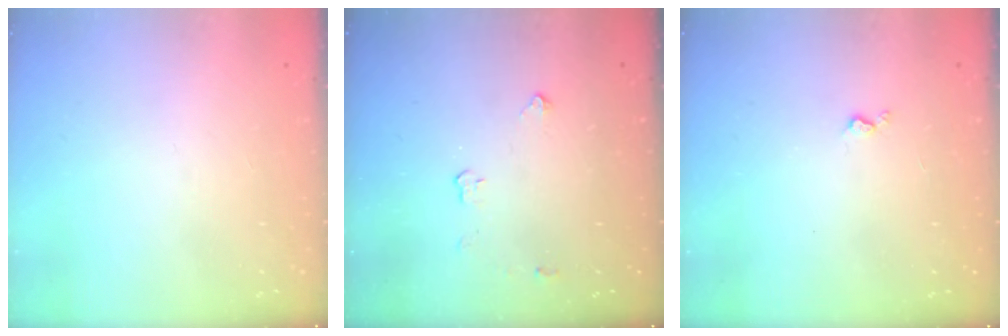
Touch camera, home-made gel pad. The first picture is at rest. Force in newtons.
{"total": 3.1, "press": 3.0, "slide": 0.5}
{"total": 3.2, "press": 3.1, "slide": 0.6}